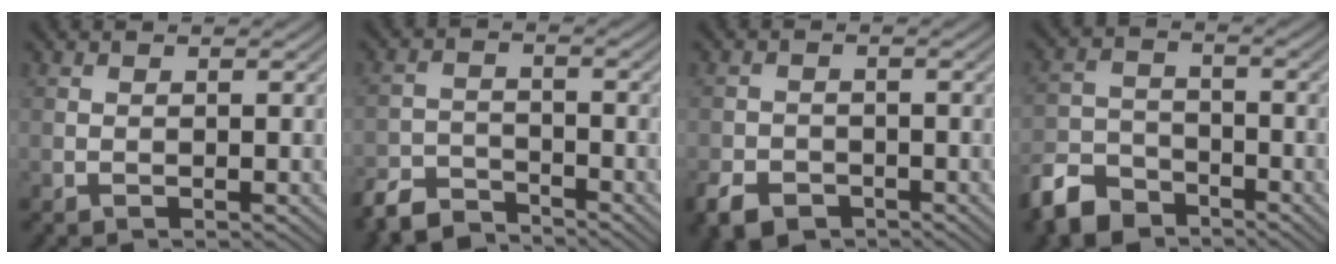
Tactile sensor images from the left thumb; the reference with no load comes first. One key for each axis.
{"total": 5.4, "fx": -4.9, "fy": 1.7, "fz": 1.6, "tx": -0.026, "ty": -0.008, "tz": -0.104}
{"total": 4.1, "fx": -2.8, "fy": 2.5, "fz": 1.7, "tx": -0.038, "ty": -0.007, "tz": -0.057}
{"total": 7.0, "fx": -5.4, "fy": 3.6, "fz": 2.7, "tx": -0.062, "ty": -0.008, "tz": -0.121}